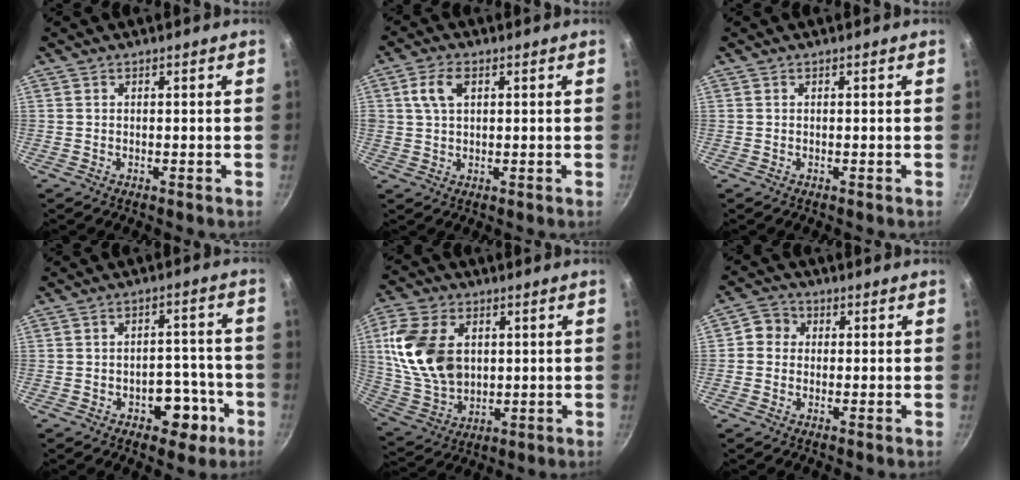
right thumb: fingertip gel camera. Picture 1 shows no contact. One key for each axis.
{"total": 5.3, "fx": 1.8, "fy": 3.2, "fz": 3.9, "tx": -0.066, "ty": 0.005, "tz": 0.032}
{"total": 0.0}
{"total": 8.1, "fx": -3.7, "fy": 5.2, "fz": 5.0, "tx": -0.026, "ty": 0.033, "tz": -0.043}
{"total": 16.6, "fx": 3.1, "fy": 11.5, "fz": 11.7, "tx": -0.210, "ty": -0.008, "tz": 0.072}
{"total": 4.2, "fx": 0.1, "fy": 3.9, "fz": 1.6, "tx": -0.006, "ty": 0.008, "tz": -0.015}